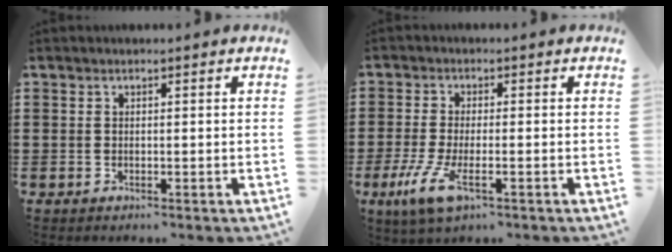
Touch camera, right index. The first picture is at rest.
{"total": 5.7, "force": [-2.6, 1.2, 4.9], "torque": [-0.117, -0.021, -0.050]}